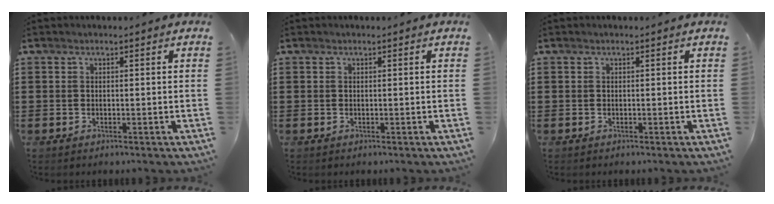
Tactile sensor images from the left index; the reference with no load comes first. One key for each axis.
{"total": 0.0}
{"total": 0.0}